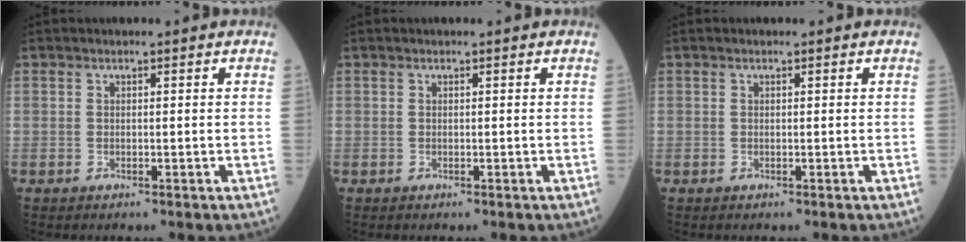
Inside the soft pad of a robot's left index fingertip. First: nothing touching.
{"total": 0.0}
{"total": 0.0}